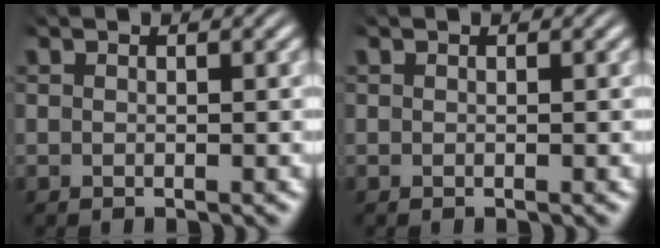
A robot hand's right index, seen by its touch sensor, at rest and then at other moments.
{"total": 0.0}